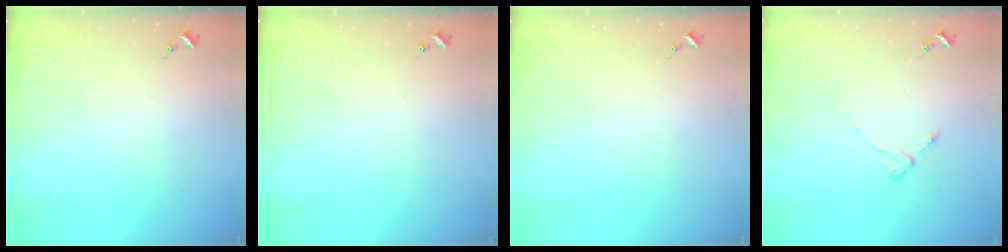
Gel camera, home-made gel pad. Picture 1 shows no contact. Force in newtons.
{"total": 0.0}
{"total": 0.0}
{"total": 2.5, "press": 2.5, "slide": 0.3}